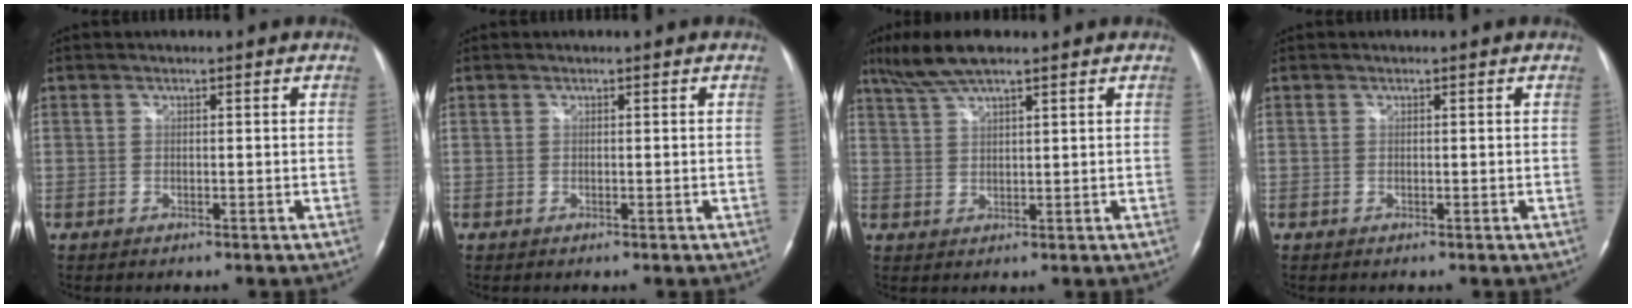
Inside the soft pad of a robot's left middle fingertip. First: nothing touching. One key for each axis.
{"total": 0.0}
{"total": 6.5, "fx": 5.0, "fy": 0.9, "fz": 4.1, "tx": -0.091, "ty": 0.019, "tz": 0.095}
{"total": 0.0}